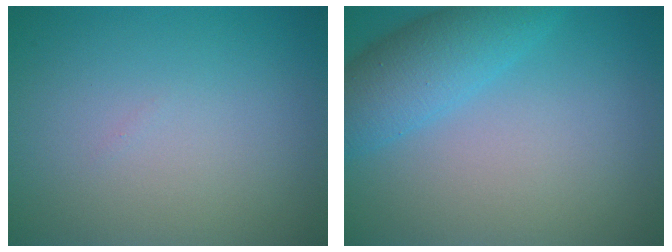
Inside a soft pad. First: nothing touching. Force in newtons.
{"total": 4.9, "press": 4.9, "slide": 0.2}